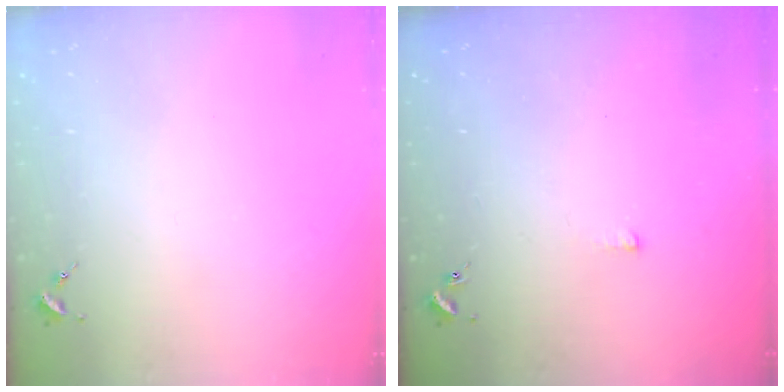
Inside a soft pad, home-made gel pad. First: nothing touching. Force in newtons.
{"total": 1.6, "press": 1.6, "slide": 0.2}